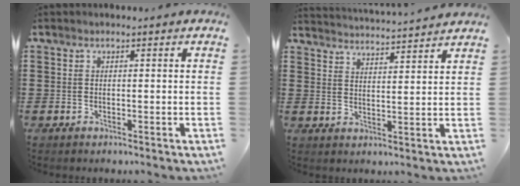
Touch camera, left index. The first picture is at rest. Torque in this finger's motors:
{"motor_torque": [-0.01, -0.02, 0.00, 0.00]}